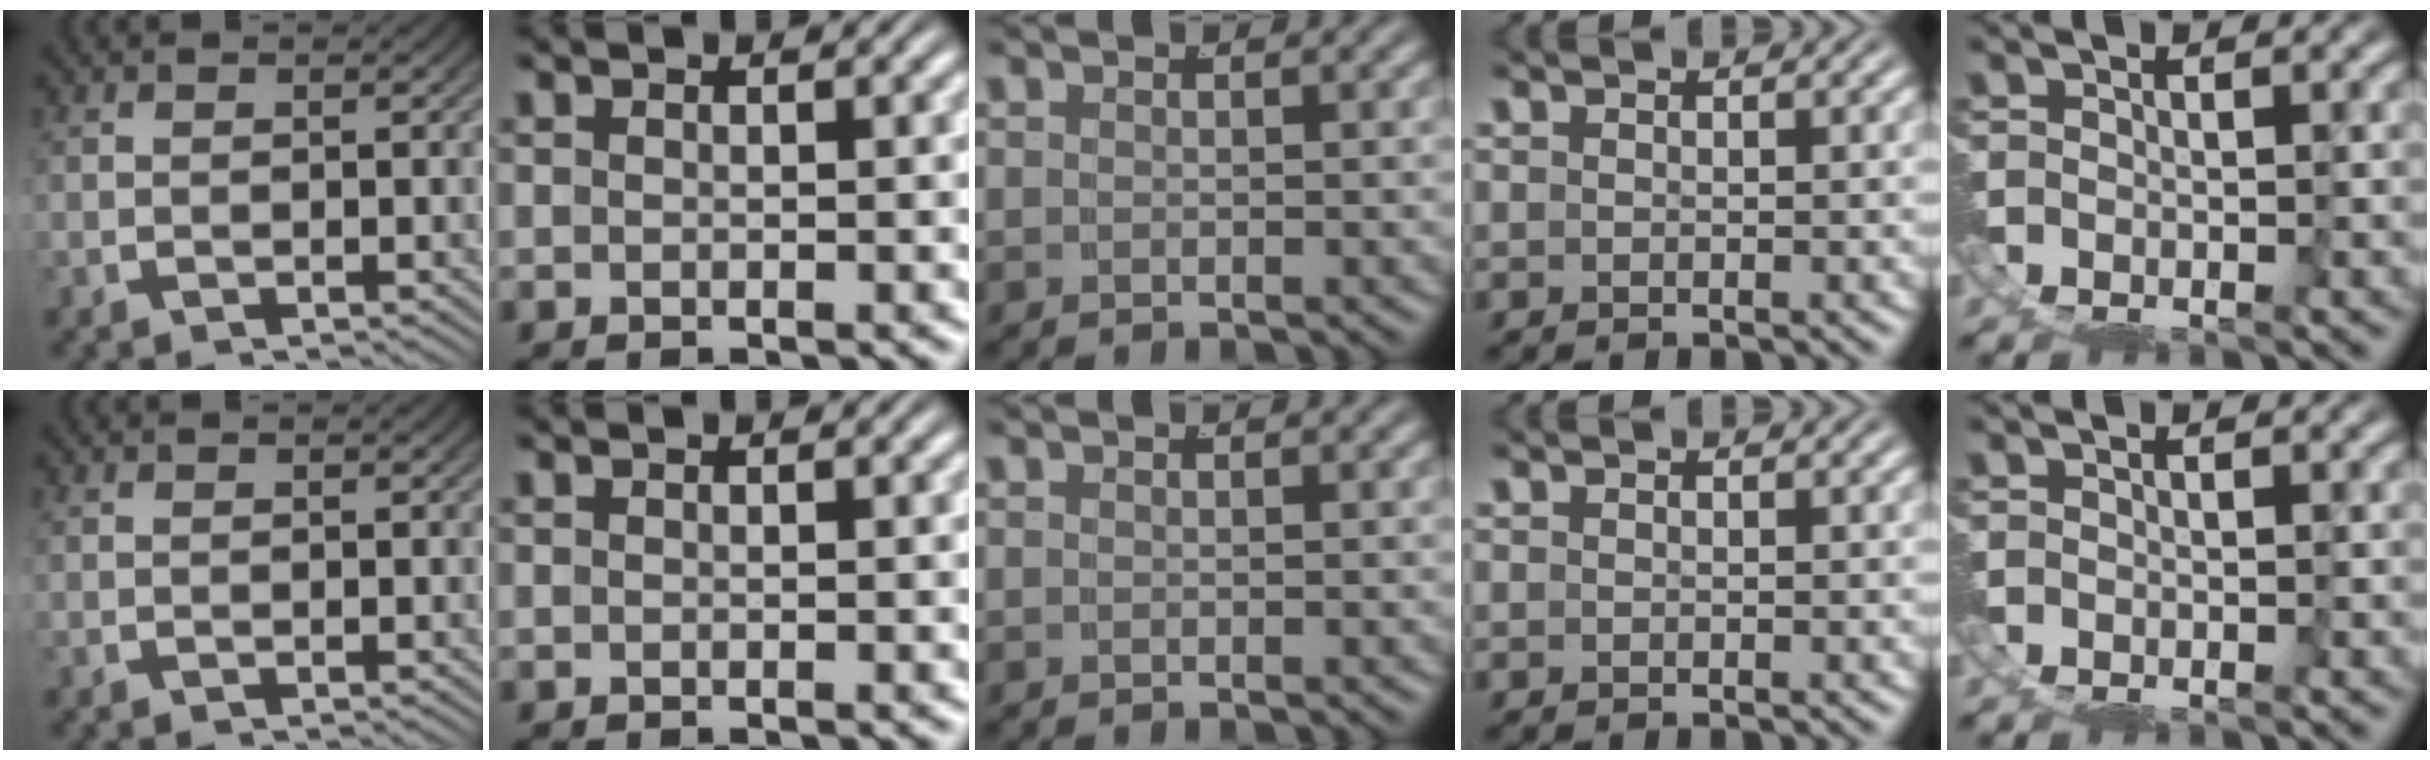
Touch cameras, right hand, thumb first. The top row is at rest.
{}